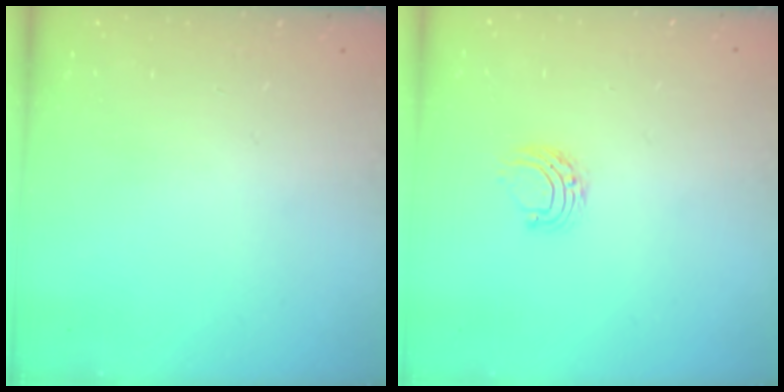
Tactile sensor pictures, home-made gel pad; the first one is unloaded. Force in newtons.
{"total": 4.9, "press": 4.9, "slide": 0.4}